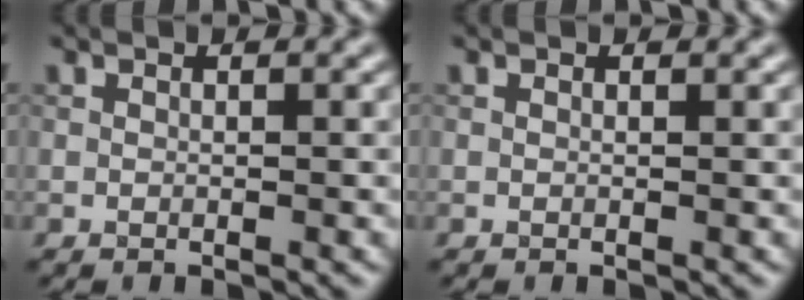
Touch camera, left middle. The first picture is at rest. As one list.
[{"total": 0.0}]